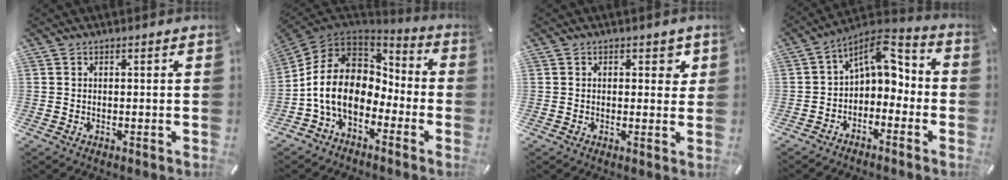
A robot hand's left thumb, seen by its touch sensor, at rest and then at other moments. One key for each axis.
{"total": 13.2, "fx": -3.3, "fy": 10.0, "fz": 8.0, "tx": -0.183, "ty": 0.017, "tz": -0.063}
{"total": 2.9, "fx": 0.9, "fy": 1.9, "fz": 1.9, "tx": -0.007, "ty": -0.005, "tz": 0.007}
{"total": 8.3, "fx": 1.5, "fy": 5.6, "fz": 5.9, "tx": -0.079, "ty": -0.009, "tz": 0.025}